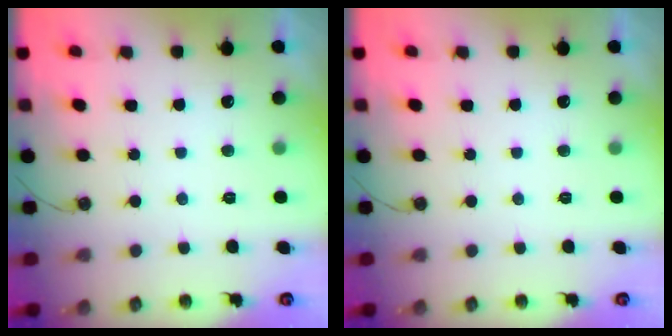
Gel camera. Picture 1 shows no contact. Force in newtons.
{"total": 0.0}